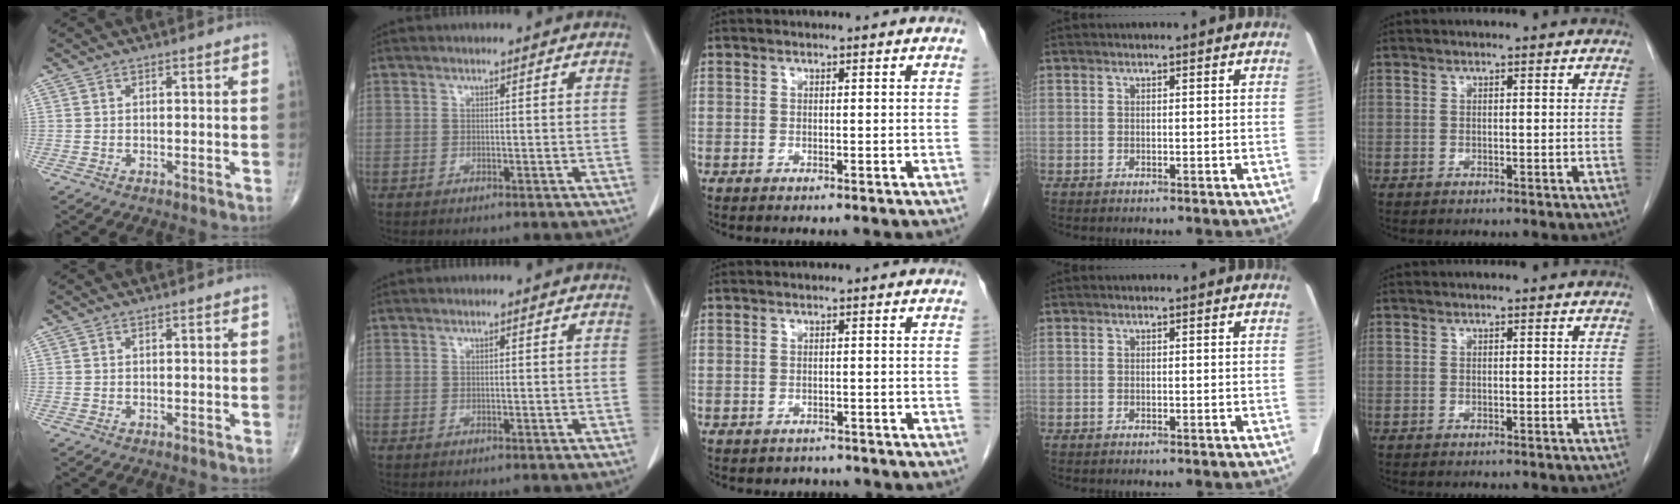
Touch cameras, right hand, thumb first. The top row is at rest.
{"middle": {"total": 2.1, "force": [-1.7, 1.0, -0.3], "torque": [-0.002, 0.000, -0.029]}}